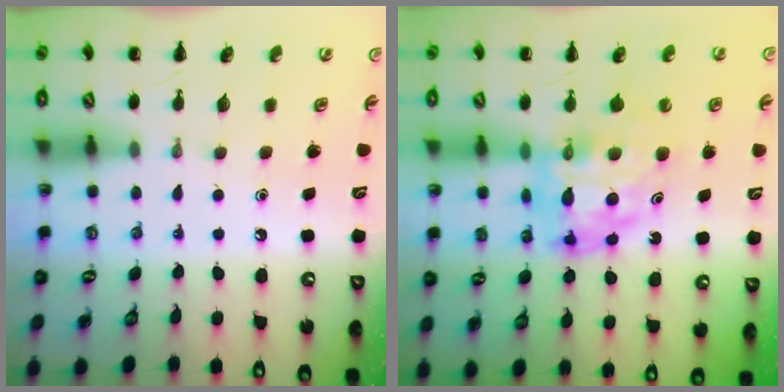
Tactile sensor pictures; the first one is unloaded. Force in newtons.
{"total": 10.9, "press": 10.4, "slide": 3.4}